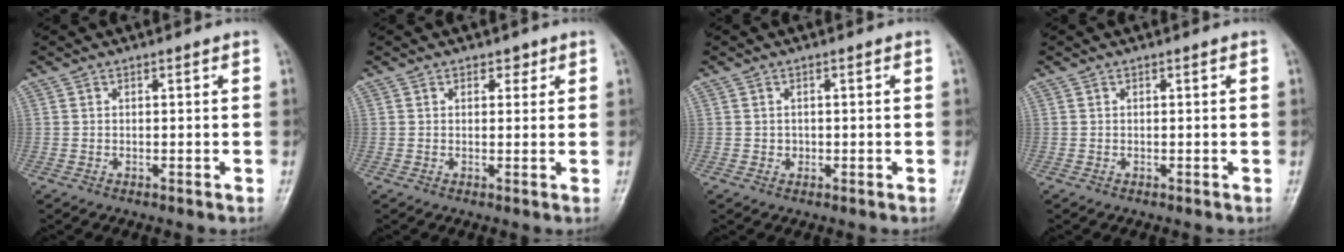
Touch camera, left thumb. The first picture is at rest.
{"total": 2.0, "force": [1.0, 1.5, 0.9], "torque": [0.005, -0.001, 0.009]}
{"total": 1.3, "force": [-0.1, 1.2, 0.3], "torque": [0.003, 0.004, -0.001]}
{"total": 0.0}